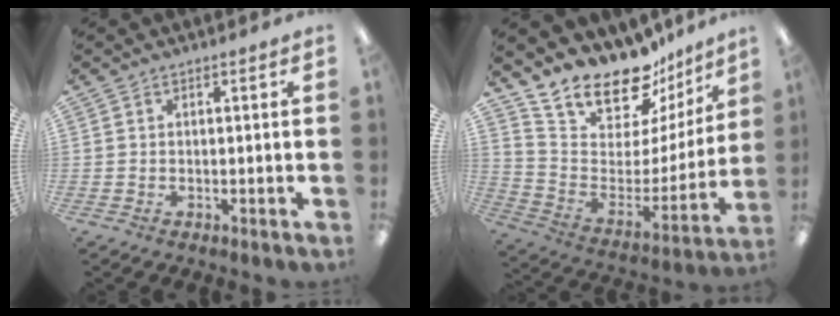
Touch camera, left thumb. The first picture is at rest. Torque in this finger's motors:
{"motor_torque": [0.24, 0.19, 1.31, -1.46, 0.19]}